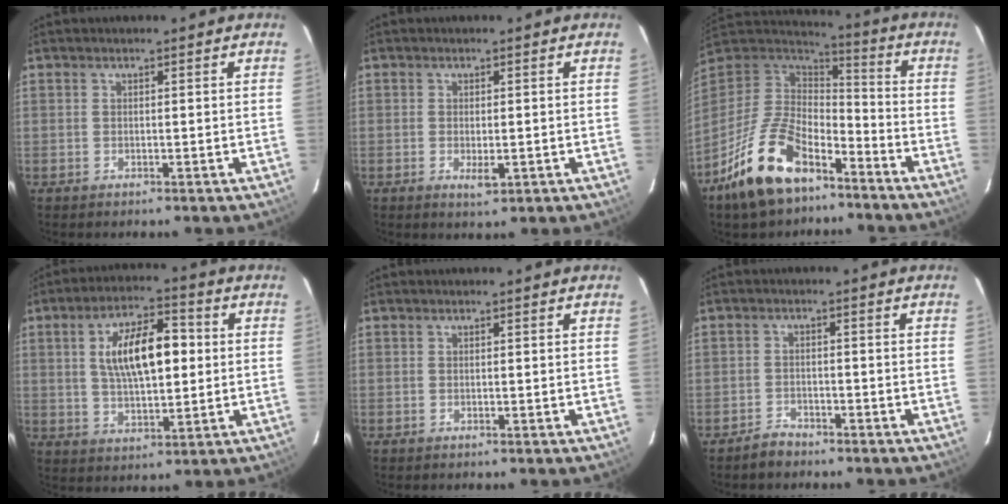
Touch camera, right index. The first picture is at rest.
{"total": 2.8, "force": [-0.8, 1.1, 2.4], "torque": [-0.042, -0.006, -0.010]}
{"total": 19.1, "force": [-11.7, 9.6, 11.6], "torque": [-0.247, -0.003, -0.208]}
{"total": 12.8, "force": [2.0, 5.4, 11.4], "torque": [-0.194, 0.017, 0.038]}
{"total": 0.0}
{"total": 2.9, "force": [-2.6, 1.4, 0.5], "torque": [-0.017, 0.008, -0.043]}